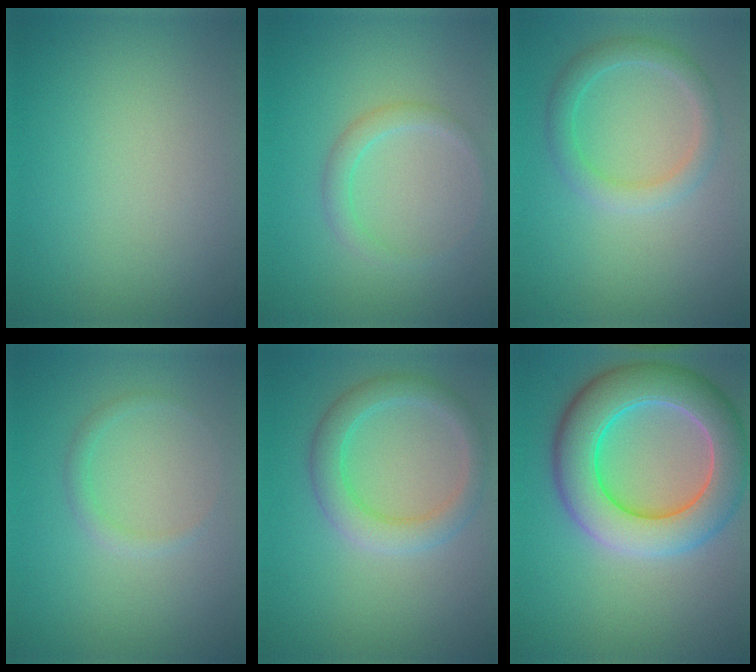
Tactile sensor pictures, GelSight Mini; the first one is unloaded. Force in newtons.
{"total": 1.6, "press": 1.6, "slide": 0.0}
{"total": 2.7, "press": 2.7, "slide": 0.0}
{"total": 1.0, "press": 1.0, "slide": 0.1}
{"total": 3.4, "press": 3.4, "slide": 0.1}
{"total": 9.3, "press": 9.2, "slide": 0.7}